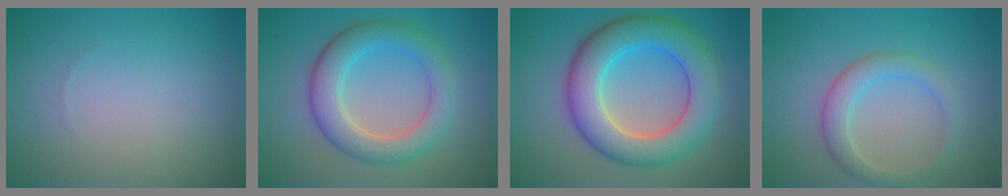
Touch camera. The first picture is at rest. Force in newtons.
{"total": 5.4, "press": 5.4, "slide": 0.1}
{"total": 8.4, "press": 8.4, "slide": 0.5}
{"total": 3.0, "press": 3.0, "slide": 0.0}